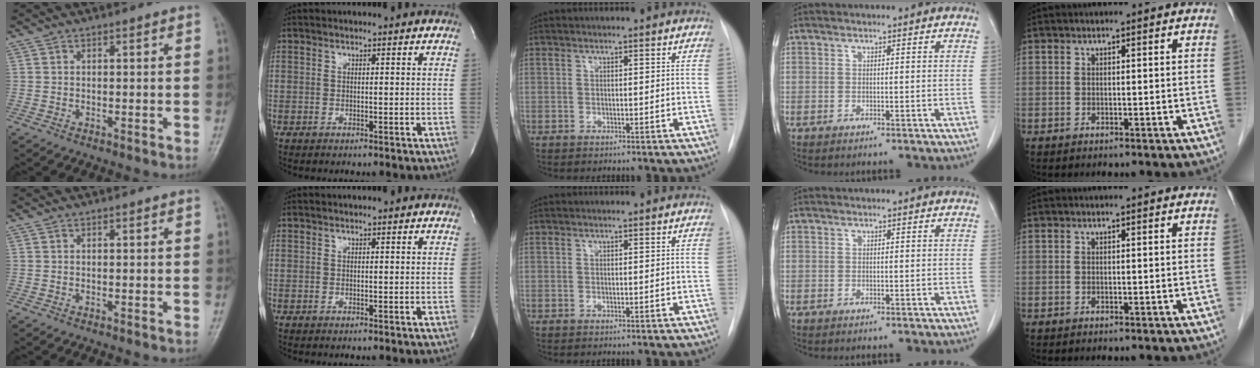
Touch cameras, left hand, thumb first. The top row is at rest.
{}